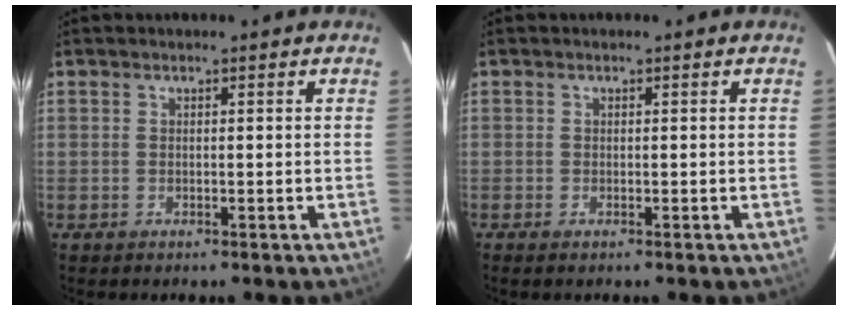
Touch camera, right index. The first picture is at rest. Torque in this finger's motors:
{"motor_torque": [0.68, -0.80, 0.04, 0.01]}